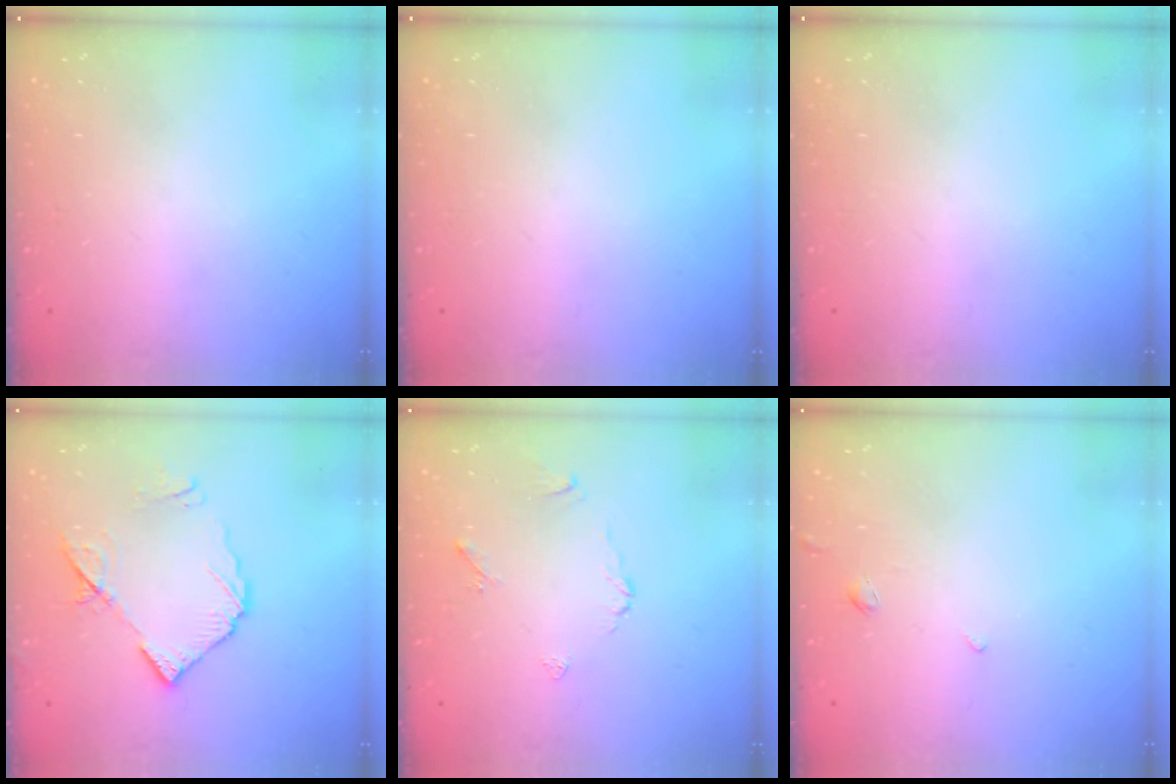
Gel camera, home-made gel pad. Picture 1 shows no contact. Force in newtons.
{"total": 0.0}
{"total": 0.0}
{"total": 10.3, "press": 10.3, "slide": 0.6}
{"total": 4.3, "press": 4.3, "slide": 0.5}
{"total": 0.8, "press": 0.7, "slide": 0.4}